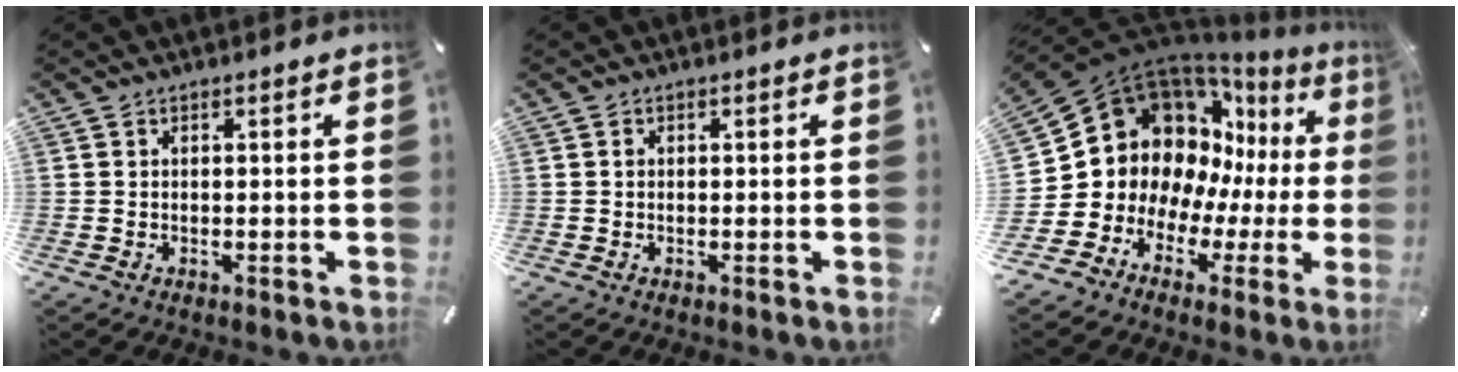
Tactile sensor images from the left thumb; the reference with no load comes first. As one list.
[{"total": 0.6, "force": [0.0, 0.5, 0.4], "torque": [-0.008, 0.001, 0.000]}, {"total": 16.0, "force": [5.3, 13.4, 7.0], "torque": [-0.143, -0.073, 0.110]}]